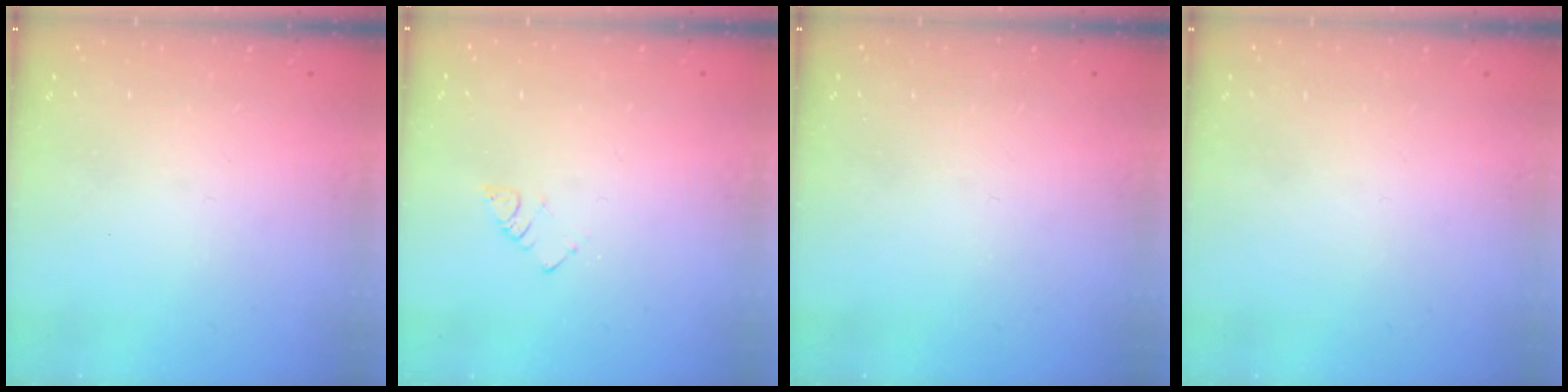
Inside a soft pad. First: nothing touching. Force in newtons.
{"total": 2.3, "press": 2.3, "slide": 0.4}
{"total": 0.0}
{"total": 1.5, "press": 1.5, "slide": 0.1}